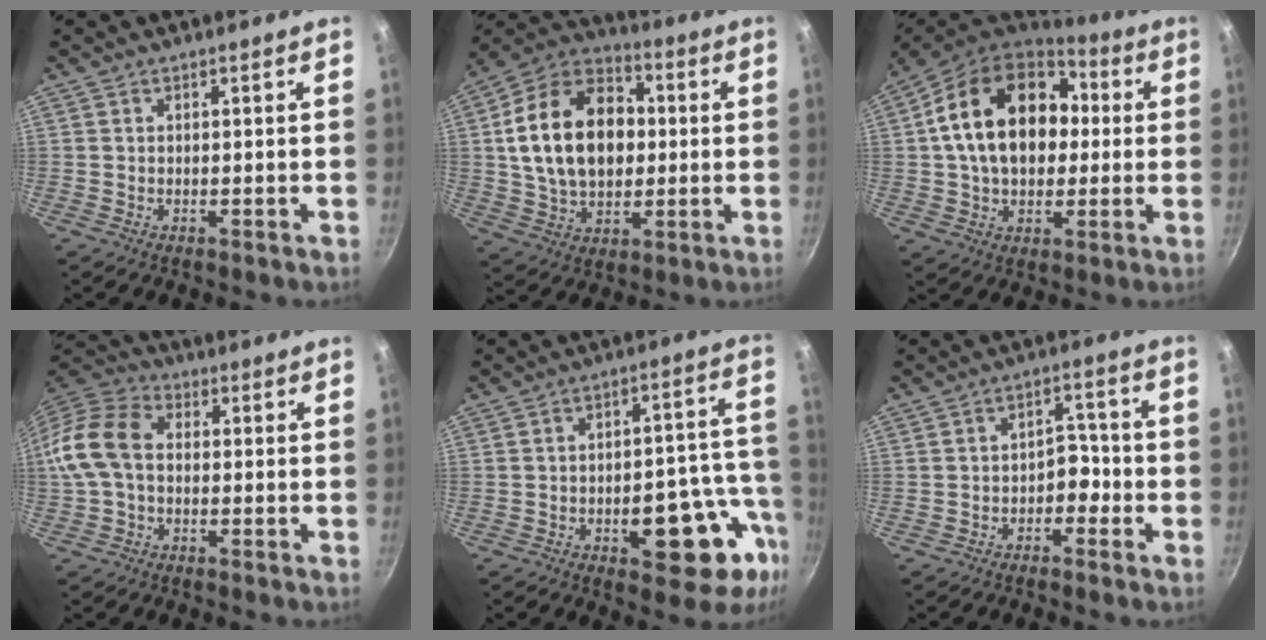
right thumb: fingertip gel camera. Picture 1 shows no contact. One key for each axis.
{"total": 21.4, "fx": 1.8, "fy": 15.0, "fz": 15.1, "tx": -0.235, "ty": 0.025, "tz": 0.026}
{"total": 21.8, "fx": 3.2, "fy": 15.3, "fz": 15.1, "tx": -0.230, "ty": 0.030, "tz": 0.047}
{"total": 12.0, "fx": 0.0, "fy": 8.4, "fz": 8.6, "tx": -0.153, "ty": 0.033, "tz": -0.019}
{"total": 17.1, "fx": -6.3, "fy": 8.0, "fz": 13.7, "tx": -0.123, "ty": 0.042, "tz": -0.079}
{"total": 4.3, "fx": -2.0, "fy": 2.8, "fz": 2.6, "tx": -0.001, "ty": 0.032, "tz": -0.033}